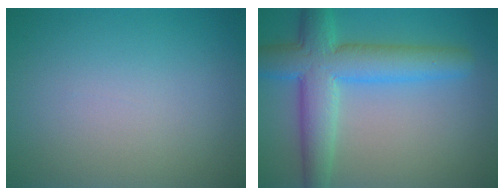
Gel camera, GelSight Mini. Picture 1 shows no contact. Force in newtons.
{"total": 7.3, "press": 7.3, "slide": 0.3}